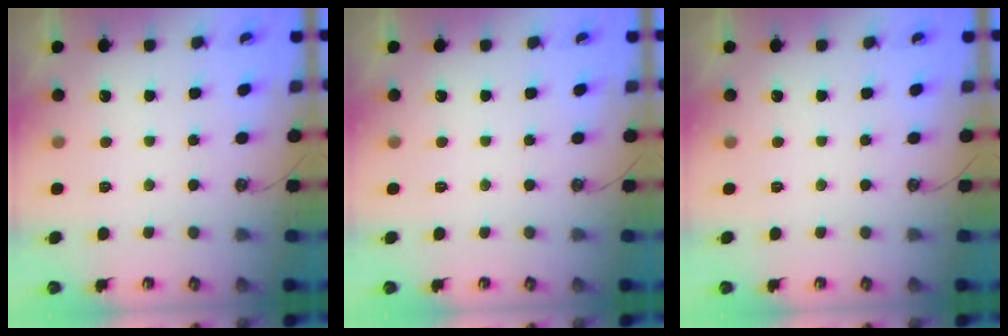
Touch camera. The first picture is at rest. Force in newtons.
{"total": 0.0}
{"total": 0.0}